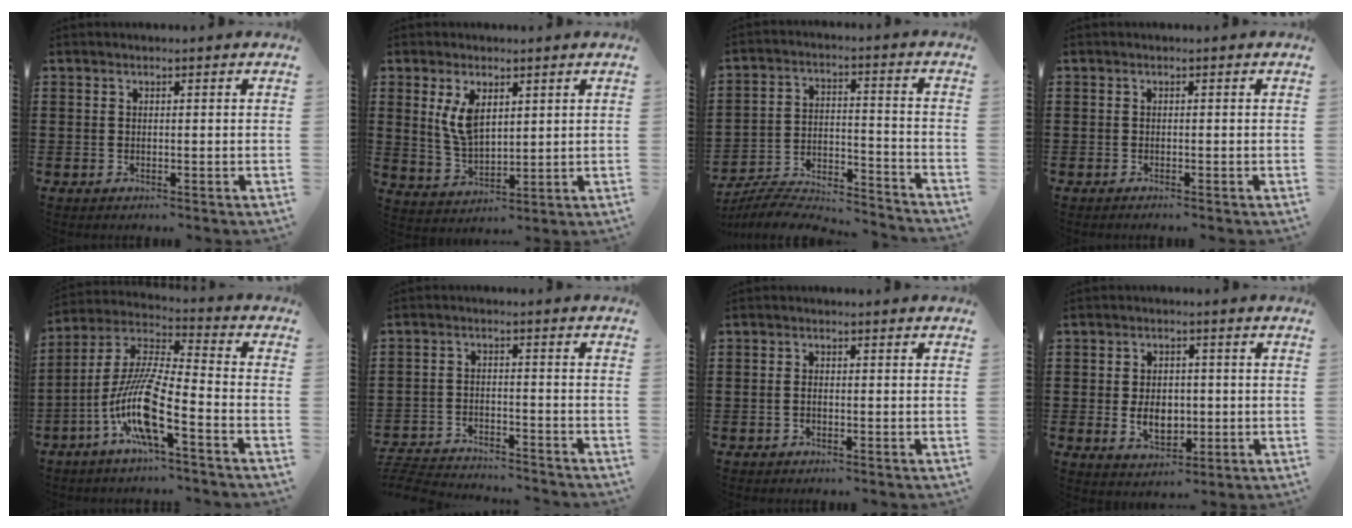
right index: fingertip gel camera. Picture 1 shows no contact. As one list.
[{"total": 6.6, "force": [2.7, 3.3, 5.0], "torque": [-0.107, 0.000, 0.044]}, {"total": 6.2, "force": [-6.1, 0.8, 1.2], "torque": [-0.027, -0.001, -0.125]}, {"total": 0.5, "force": [-0.5, 0.0, 0.1], "torque": [-0.004, -0.003, -0.010]}, {"total": 11.9, "force": [-5.9, 1.3, 10.3], "torque": [-0.235, -0.023, -0.122]}, {"total": 4.4, "force": [-4.4, 0.2, 0.5], "torque": [-0.025, -0.002, -0.096]}, {"total": 1.0, "force": [-0.4, 0.4, 0.9], "torque": [-0.020, -0.005, -0.007]}, {"total": 5.2, "force": [-0.6, 3.6, 3.7], "torque": [-0.061, -0.001, -0.014]}]